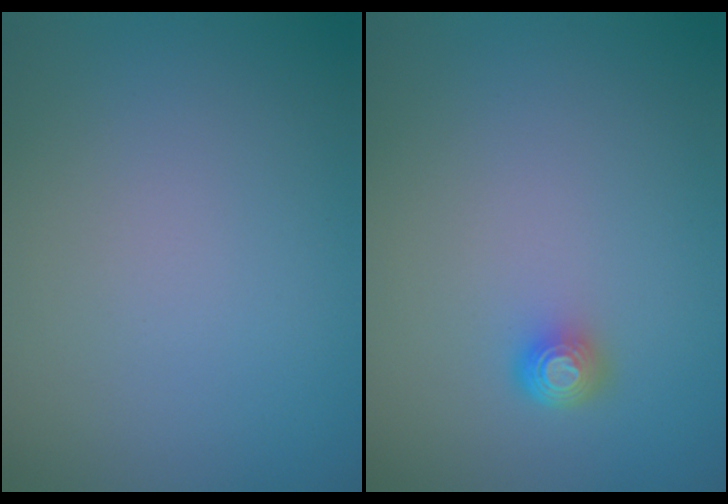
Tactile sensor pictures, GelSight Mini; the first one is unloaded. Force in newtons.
{"total": 1.7, "press": 1.2, "slide": 1.1}